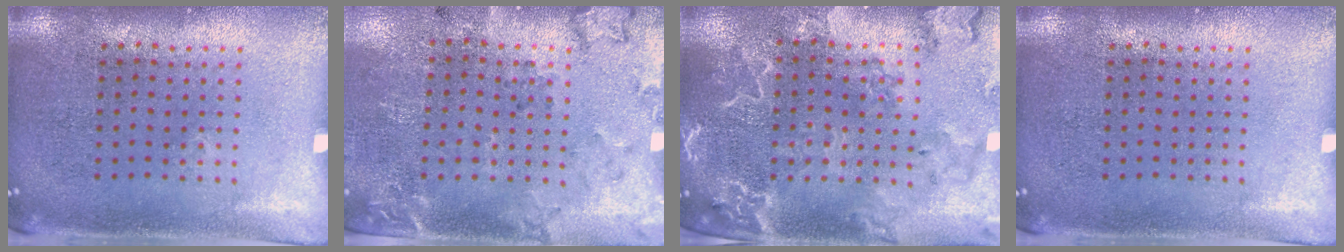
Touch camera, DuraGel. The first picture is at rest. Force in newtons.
{"total": 2.0, "press": 1.4, "slide": 1.4}
{"total": 2.6, "press": 2.5, "slide": 0.9}
{"total": 0.0}